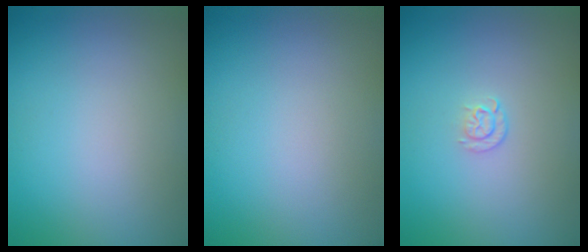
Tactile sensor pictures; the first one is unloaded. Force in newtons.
{"total": 0.0}
{"total": 1.1, "press": 0.6, "slide": 0.9}